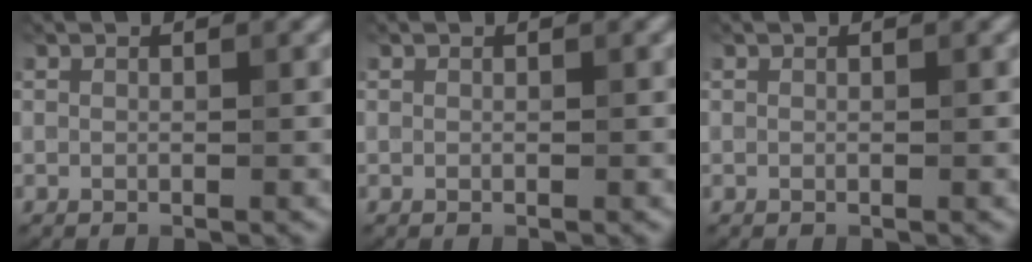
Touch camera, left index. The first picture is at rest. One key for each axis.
{"total": 0.0}
{"total": 0.0}